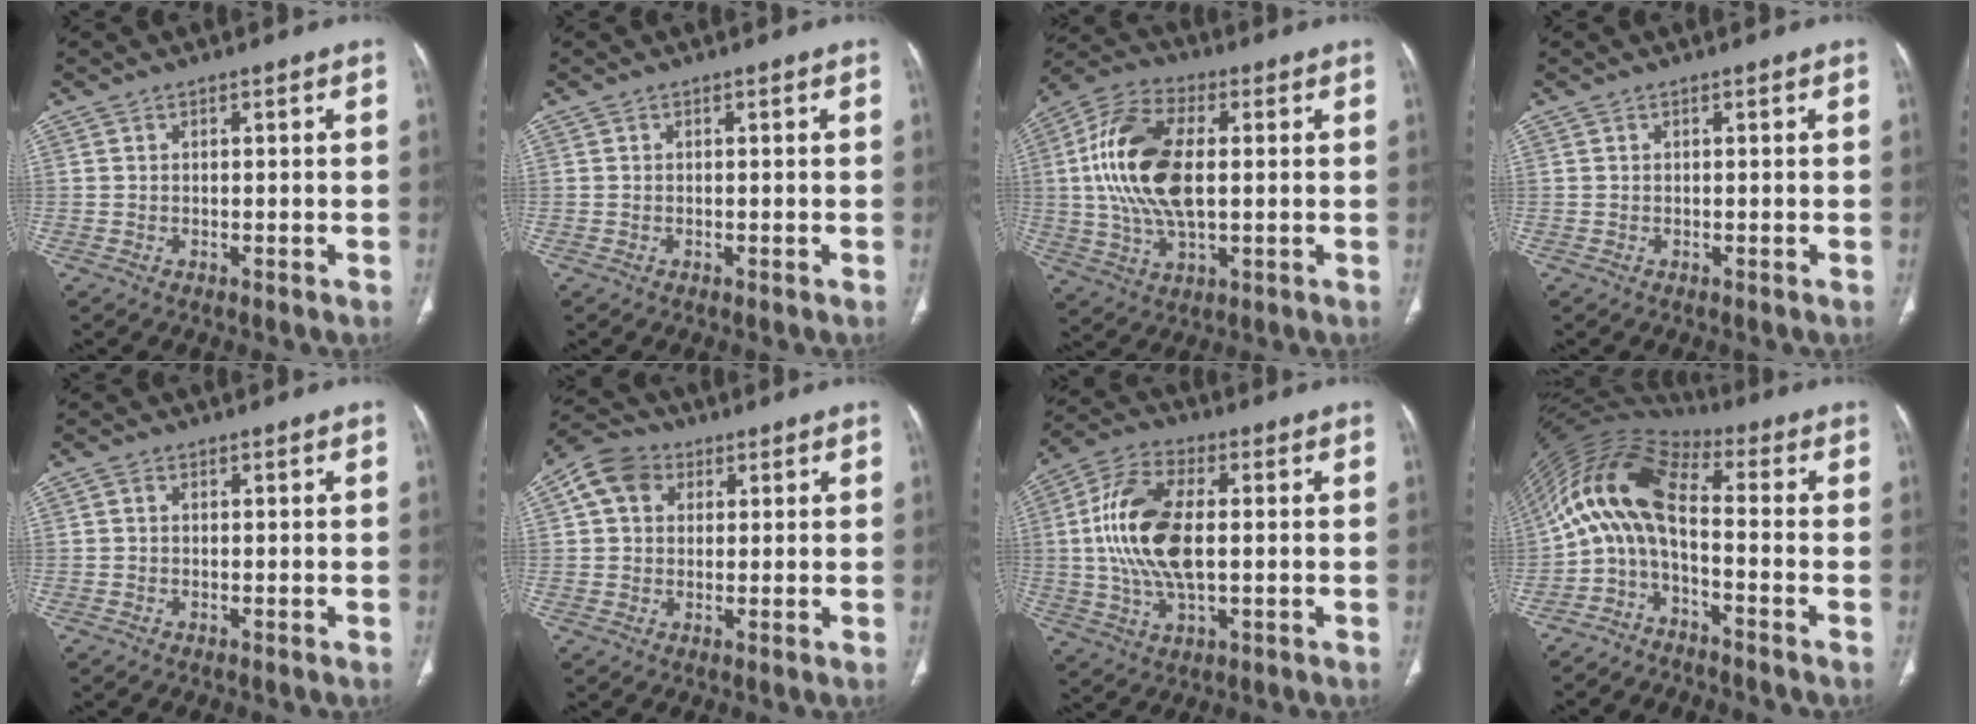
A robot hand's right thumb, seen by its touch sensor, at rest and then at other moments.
{"total": 0.0}
{"total": 17.3, "force": [1.5, 9.0, 14.7], "torque": [-0.302, 0.011, 0.028]}
{"total": 0.0}
{"total": 0.7, "force": [0.0, 0.6, 0.4], "torque": [-0.006, 0.001, -0.003]}
{"total": 8.1, "force": [2.7, 6.5, 4.0], "torque": [-0.062, 0.011, 0.041]}
{"total": 15.4, "force": [0.8, 7.6, 13.3], "torque": [-0.279, 0.011, 0.013]}
{"total": 11.4, "force": [-2.9, 4.5, 10.1], "torque": [-0.198, 0.073, -0.071]}